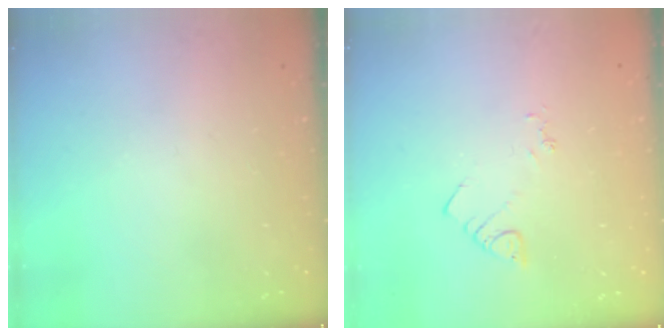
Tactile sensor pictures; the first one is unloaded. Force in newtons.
{"total": 3.0, "press": 3.0, "slide": 0.4}